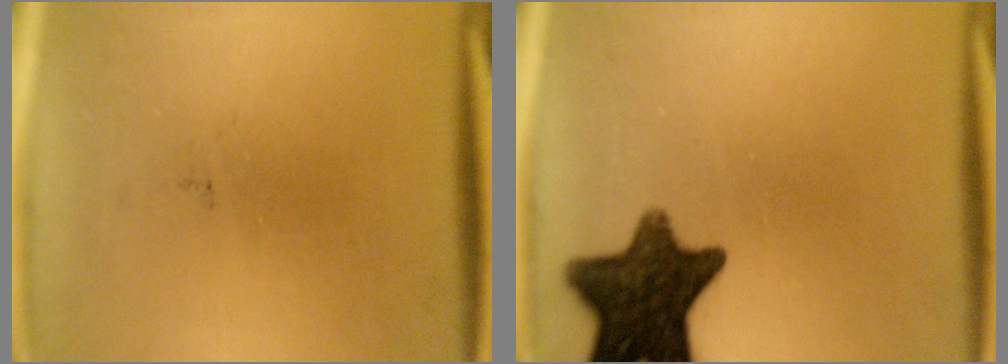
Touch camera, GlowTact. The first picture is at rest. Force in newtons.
{"total": 12.8}